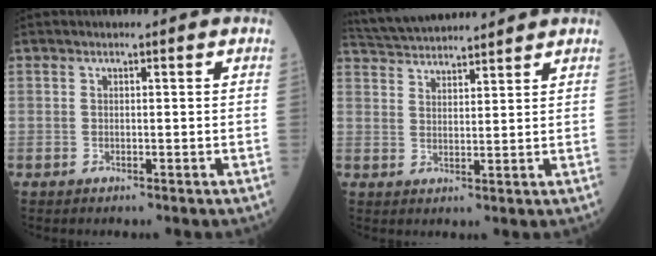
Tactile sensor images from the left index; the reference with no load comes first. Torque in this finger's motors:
{"motor_torque": [-0.01, -0.17, -0.02, 0.00]}